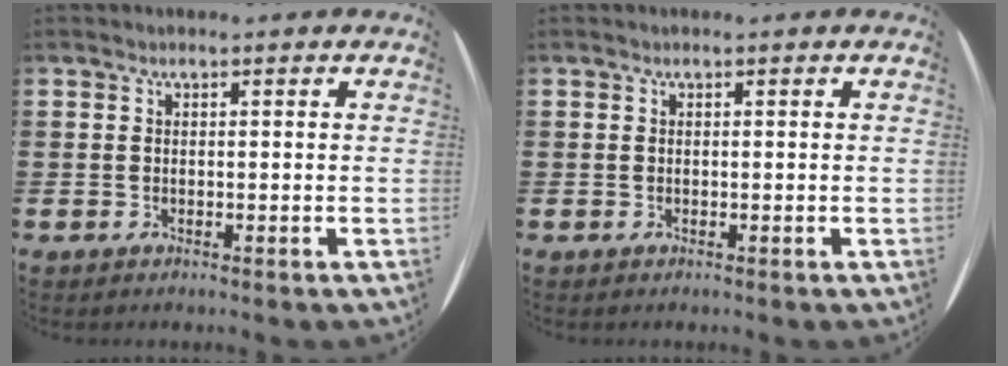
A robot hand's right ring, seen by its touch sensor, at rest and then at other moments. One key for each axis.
{"total": 0.0}